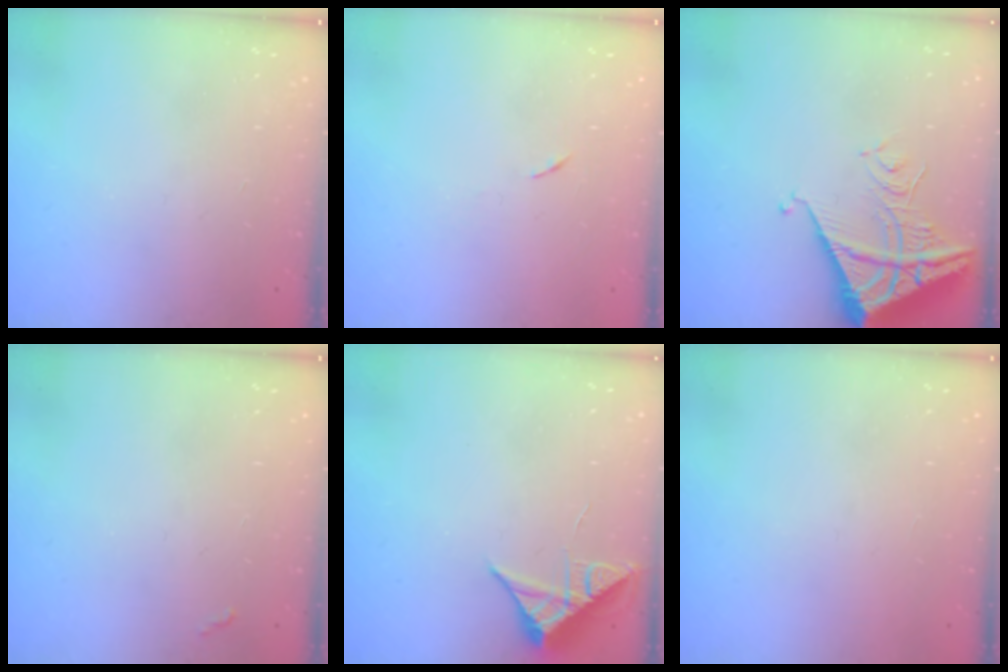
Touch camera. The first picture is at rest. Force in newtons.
{"total": 3.7, "press": 3.6, "slide": 0.7}
{"total": 9.1, "press": 9.1, "slide": 1.0}
{"total": 2.8, "press": 2.8, "slide": 0.4}
{"total": 7.7, "press": 7.7, "slide": 0.4}
{"total": 1.5, "press": 1.5, "slide": 0.1}